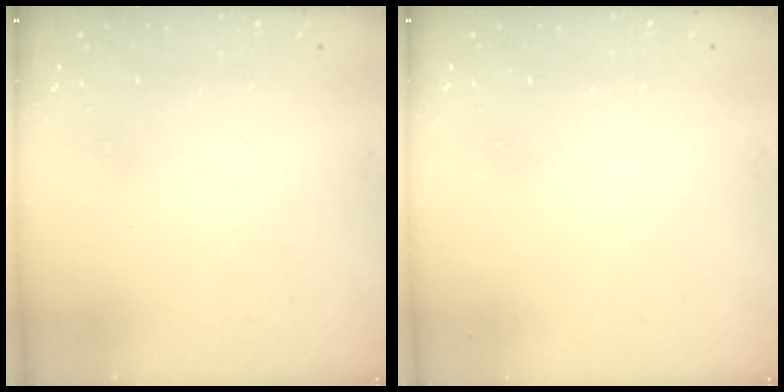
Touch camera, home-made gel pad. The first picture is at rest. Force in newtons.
{"total": 0.0}